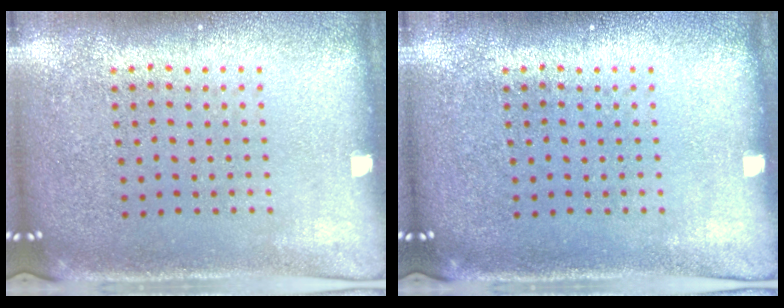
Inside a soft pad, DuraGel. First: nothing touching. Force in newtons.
{"total": 0.0}